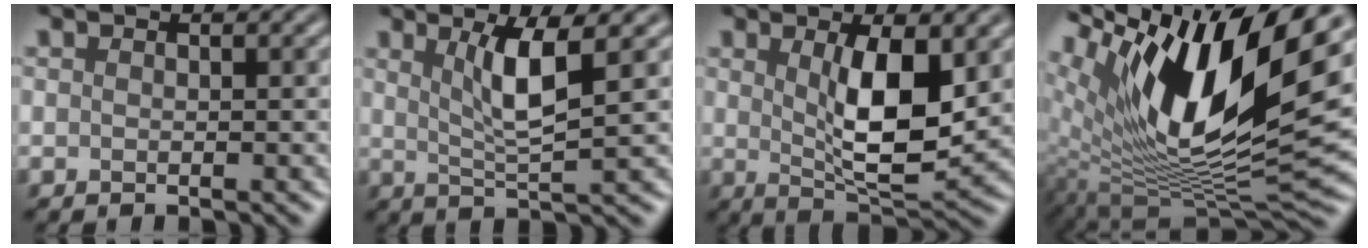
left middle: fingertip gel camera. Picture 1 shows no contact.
{"total": 4.3, "force": [1.6, 0.6, 3.9], "torque": [-0.074, -0.003, 0.032]}
{"total": 6.8, "force": [1.3, 2.2, 6.3], "torque": [-0.110, -0.011, 0.024]}
{"total": 15.6, "force": [5.8, 5.7, 13.3], "torque": [-0.238, -0.009, 0.105]}